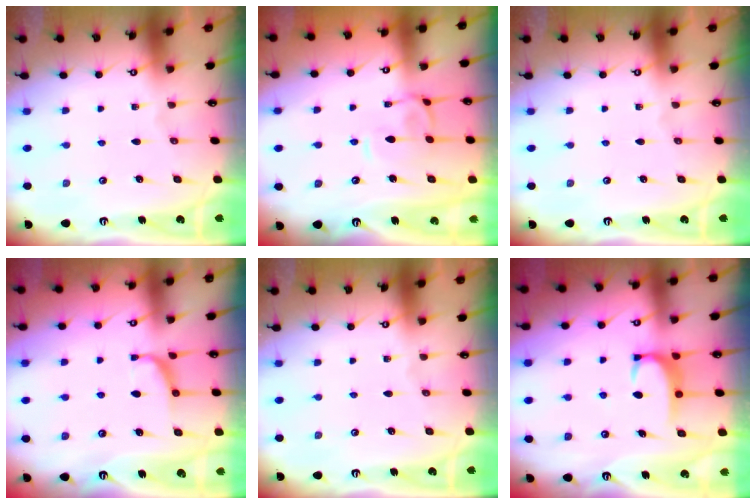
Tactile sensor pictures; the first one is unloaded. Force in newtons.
{"total": 0.7, "press": 0.1, "slide": 0.7}
{"total": 0.0}
{"total": 0.9, "press": 0.8, "slide": 0.4}
{"total": 0.0}
{"total": 2.8, "press": 2.7, "slide": 0.4}